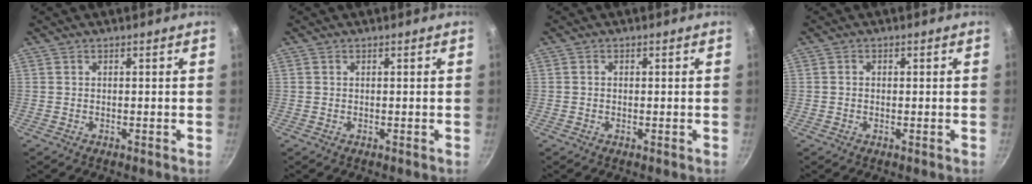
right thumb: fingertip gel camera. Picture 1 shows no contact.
{"total": 0.0}
{"total": 0.6, "force": [-0.1, 0.5, 0.3], "torque": [-0.005, 0.004, -0.001]}
{"total": 0.9, "force": [-0.1, 0.8, 0.5], "torque": [-0.007, 0.005, -0.002]}